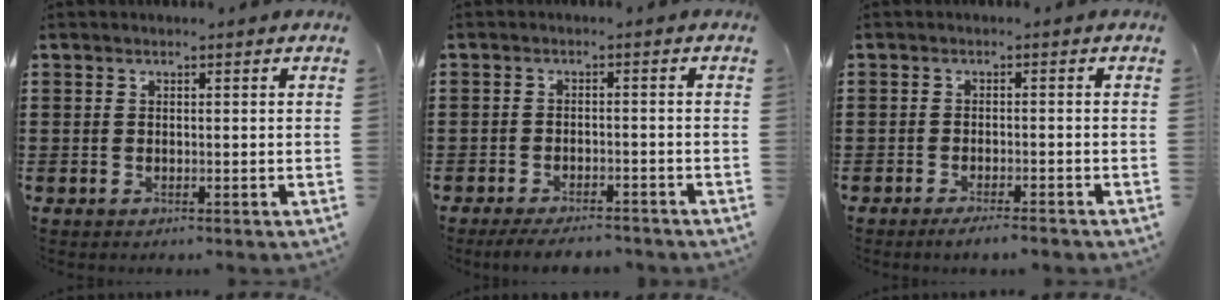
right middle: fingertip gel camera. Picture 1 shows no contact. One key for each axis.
{"total": 3.3, "fx": -3.1, "fy": 0.4, "fz": 0.8, "tx": -0.013, "ty": 0.002, "tz": -0.063}
{"total": 1.9, "fx": -1.6, "fy": 0.0, "fz": 1.0, "tx": -0.015, "ty": 0.000, "tz": -0.029}